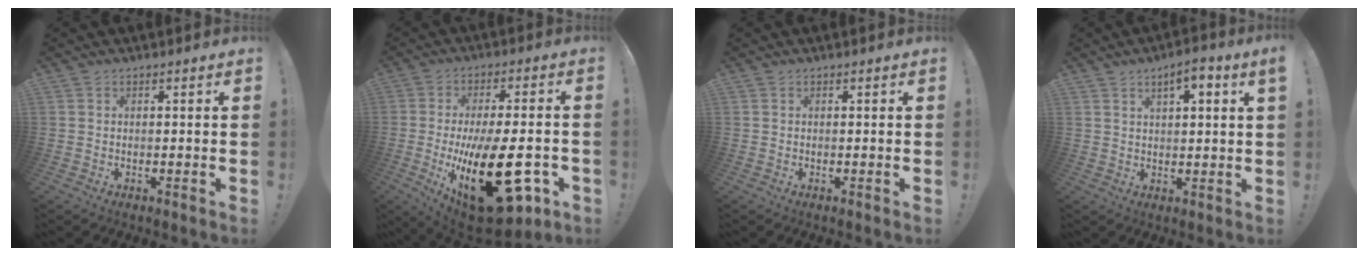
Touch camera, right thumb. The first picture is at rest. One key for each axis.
{"total": 28.8, "fx": -7.3, "fy": 11.9, "fz": 25.2, "tx": -0.399, "ty": 0.021, "tz": -0.094}
{"total": 0.0}
{"total": 5.1, "fx": 2.8, "fy": 0.6, "fz": 4.1, "tx": -0.059, "ty": -0.012, "tz": 0.043}